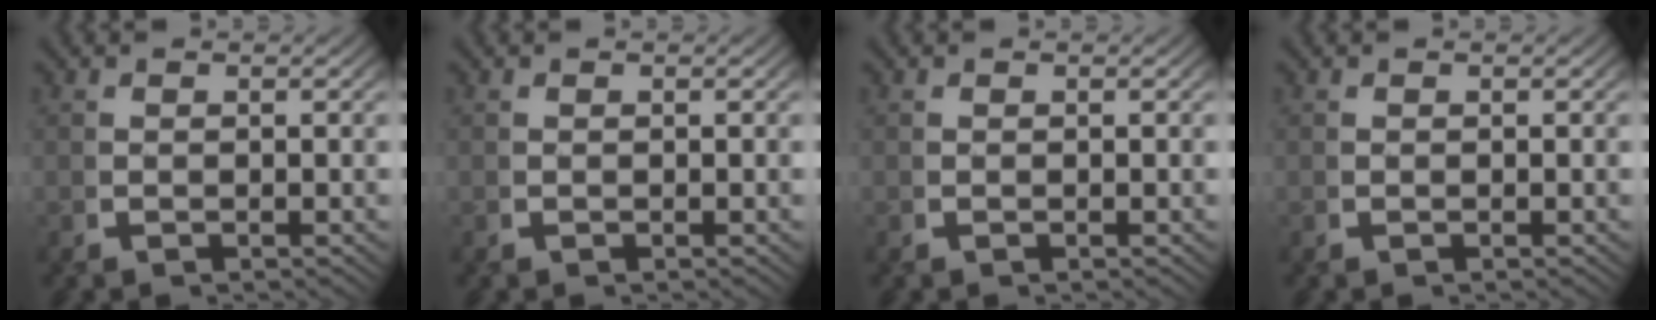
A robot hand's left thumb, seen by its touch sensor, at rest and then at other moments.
{"total": 0.0}
{"total": 0.0}
{"total": 0.0}